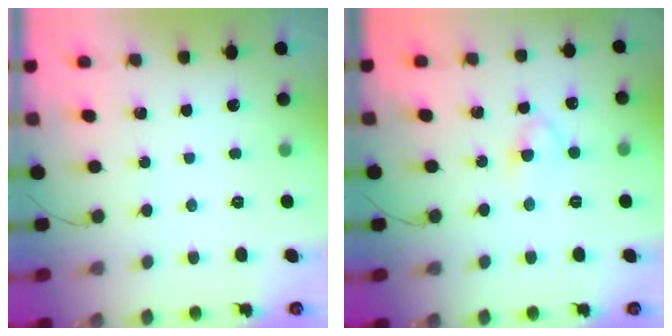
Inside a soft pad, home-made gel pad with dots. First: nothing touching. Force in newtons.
{"total": 2.9, "press": 2.6, "slide": 1.3}